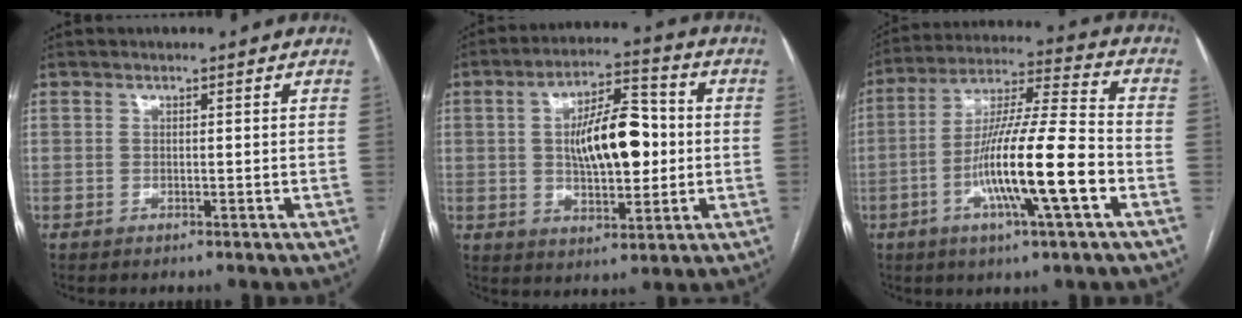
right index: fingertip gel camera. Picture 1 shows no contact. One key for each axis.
{"total": 12.4, "fx": 0.6, "fy": 4.8, "fz": 11.5, "tx": -0.193, "ty": 0.019, "tz": 0.013}
{"total": 16.7, "fx": -5.3, "fy": 0.7, "fz": 15.8, "tx": -0.281, "ty": -0.005, "tz": -0.092}